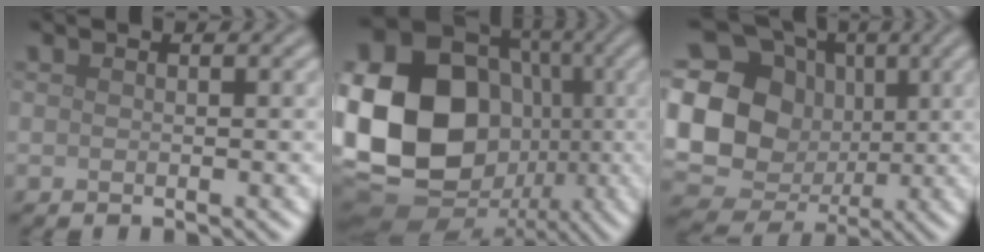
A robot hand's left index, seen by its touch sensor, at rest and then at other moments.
{"total": 20.7, "force": [-0.9, 17.5, 11.0], "torque": [-0.249, -0.013, -0.049]}
{"total": 18.9, "force": [1.8, 17.1, 7.8], "torque": [-0.186, 0.026, -0.002]}